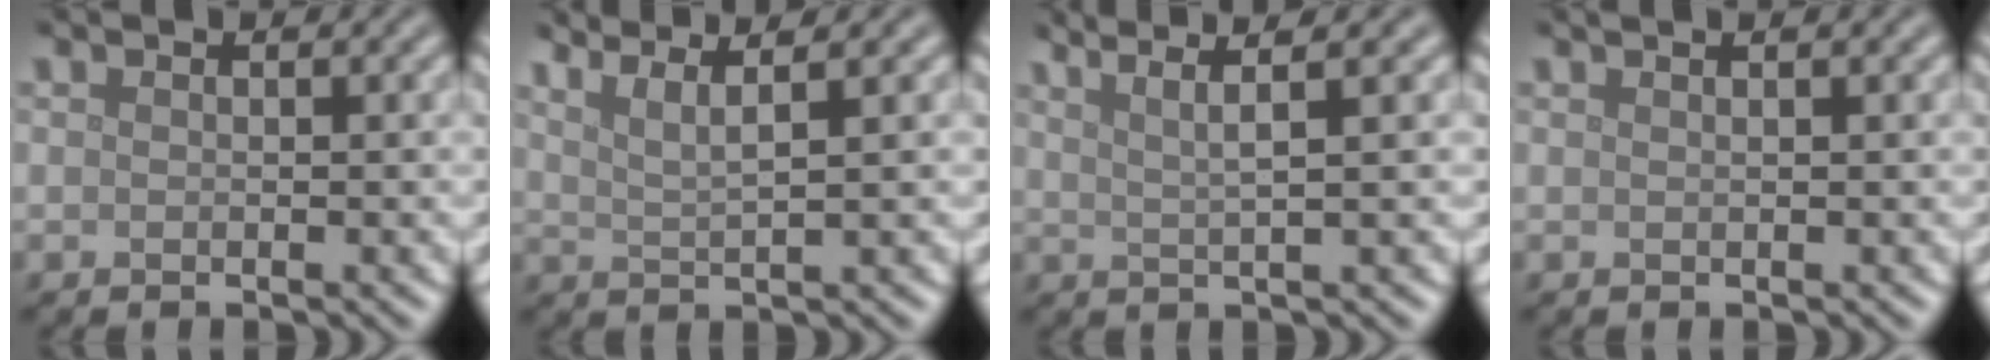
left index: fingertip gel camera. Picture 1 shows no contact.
{"total": 4.1, "force": [3.1, 1.0, 2.6], "torque": [-0.032, 0.018, 0.031]}
{"total": 5.0, "force": [3.4, 1.2, 3.5], "torque": [-0.046, 0.024, 0.024]}
{"total": 2.0, "force": [1.3, 0.8, 1.3], "torque": [-0.004, 0.000, -0.003]}